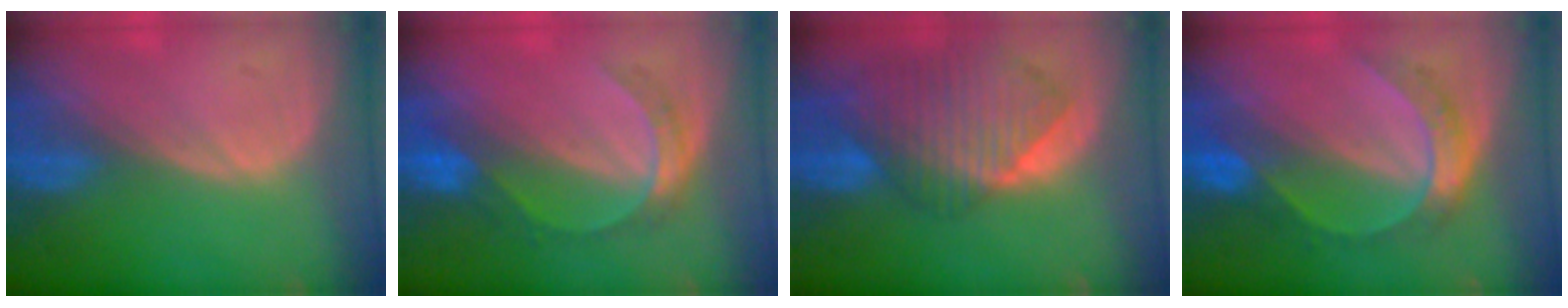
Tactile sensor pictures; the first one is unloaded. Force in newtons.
{"total": 6.3, "press": 5.4, "slide": 3.2}
{"total": 10.3, "press": 8.9, "slide": 5.2}
{"total": 6.7, "press": 6.6, "slide": 0.4}